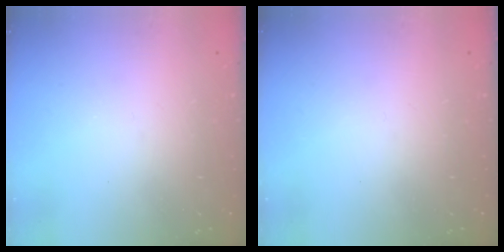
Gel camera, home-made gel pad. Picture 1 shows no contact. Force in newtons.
{"total": 0.0}